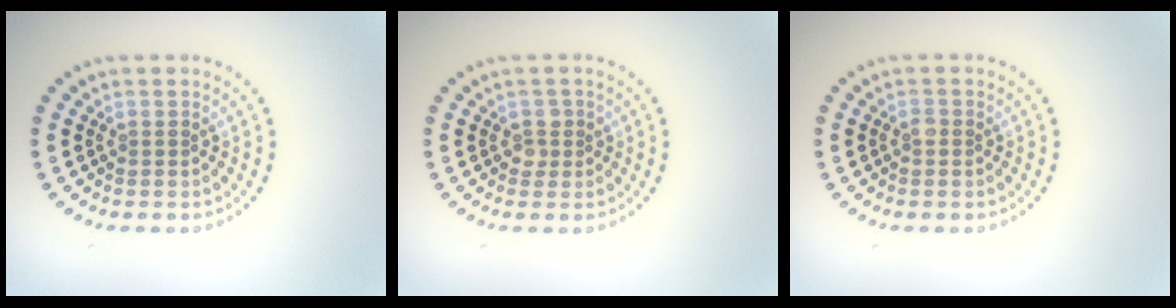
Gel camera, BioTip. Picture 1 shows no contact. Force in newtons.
{"total": 1.2, "press": 1.1, "slide": 0.4}
{"total": 0.5, "press": 0.4, "slide": 0.3}